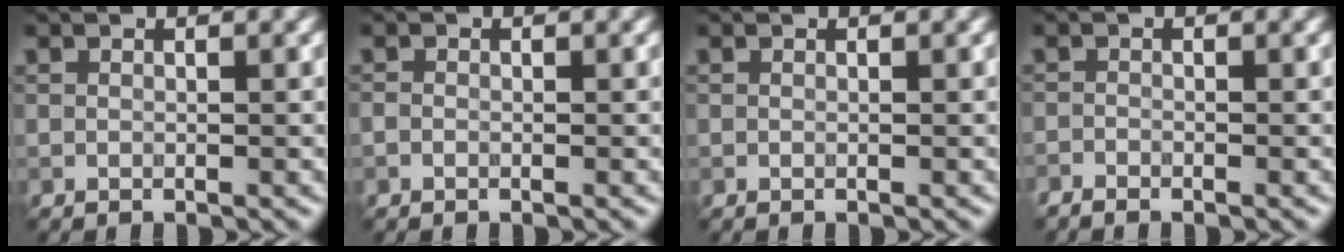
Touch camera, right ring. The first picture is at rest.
{"total": 0.6, "force": [-0.5, 0.3, 0.1], "torque": [-0.003, -0.005, -0.011]}
{"total": 0.0}
{"total": 0.9, "force": [-0.9, 0.2, 0.2], "torque": [-0.001, -0.004, -0.020]}